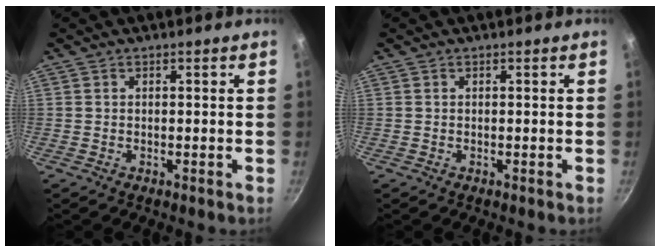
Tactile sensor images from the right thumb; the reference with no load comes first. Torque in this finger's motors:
{"motor_torque": [0.00, 0.28, 0.03, 0.21, -0.03]}